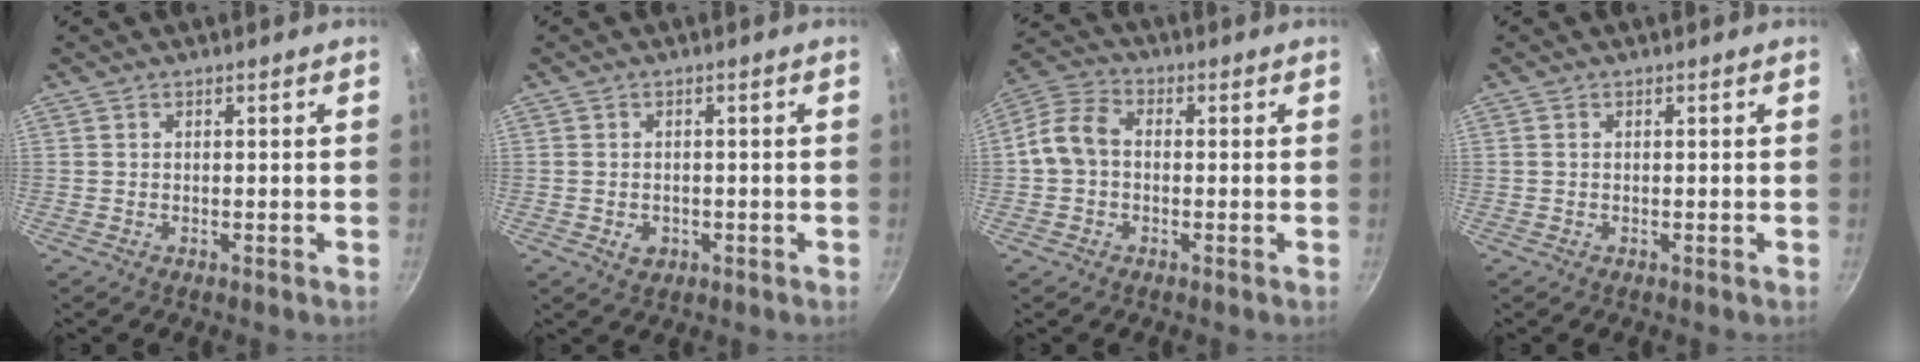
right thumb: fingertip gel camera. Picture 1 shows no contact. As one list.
[{"total": 2.8, "force": [-0.9, 2.3, 1.5], "torque": [-0.018, 0.006, -0.007]}, {"total": 7.6, "force": [-0.5, 5.8, 5.0], "torque": [-0.087, 0.029, -0.027]}, {"total": 0.5, "force": [0.1, 0.4, 0.3], "torque": [-0.006, 0.003, 0.001]}]